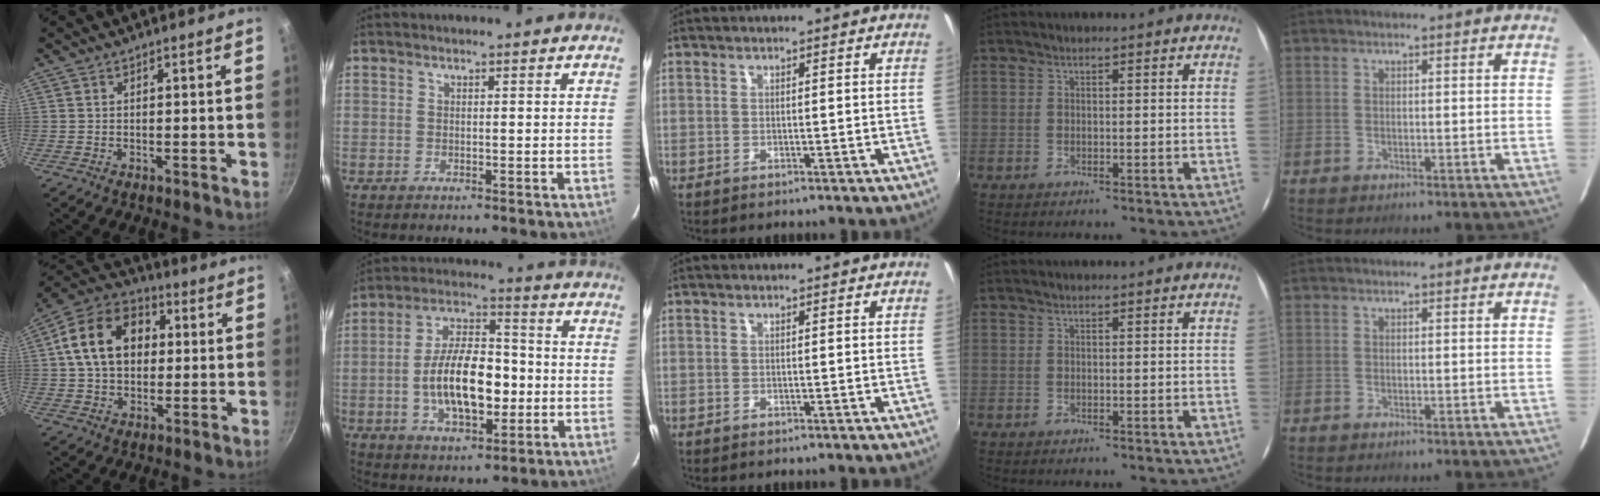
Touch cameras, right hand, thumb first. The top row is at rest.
{"thumb": {"total": 15.9, "force": [2.5, 11.7, 10.5], "torque": [-0.158, 0.028, 0.027]}, "index": {"total": 14.7, "force": [-2.6, 7.1, 12.6], "torque": [-0.237, 0.011, -0.039]}}